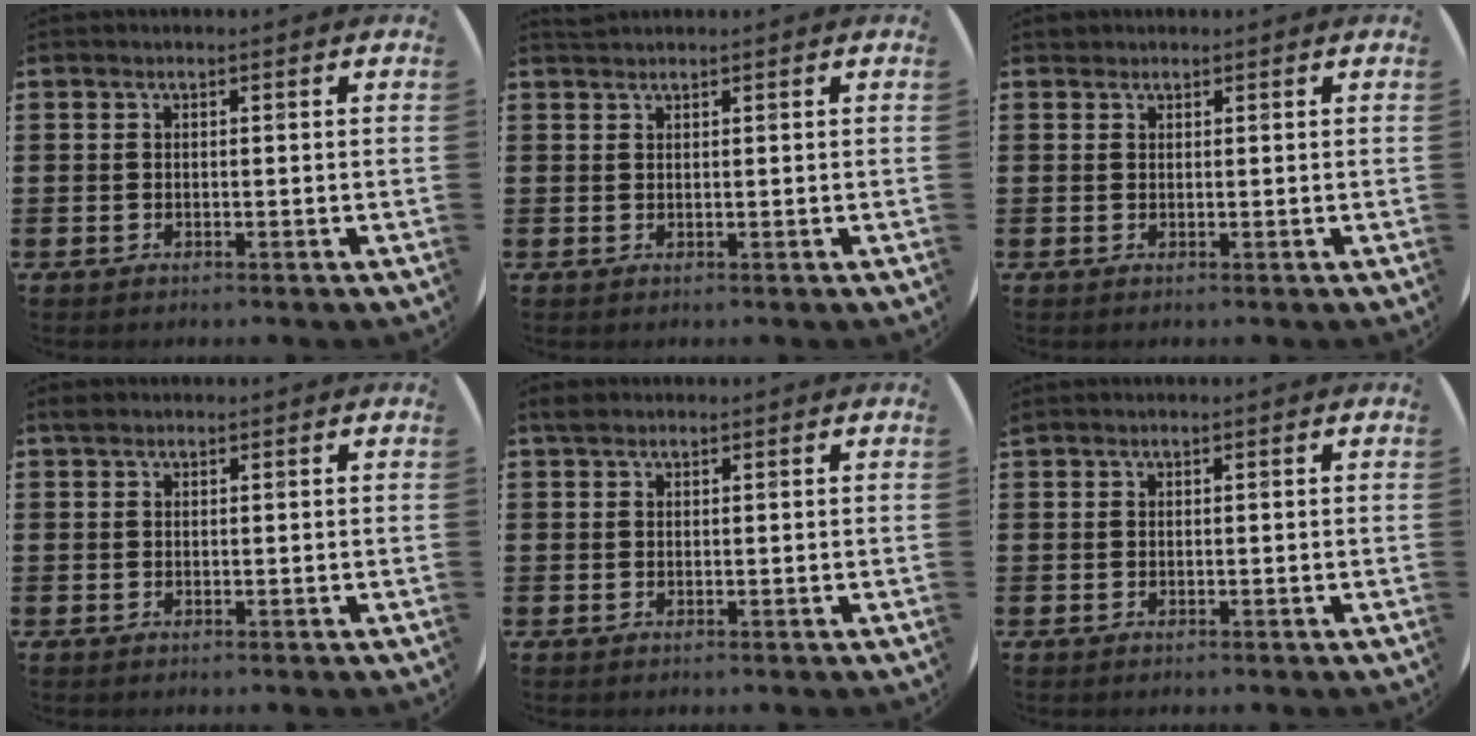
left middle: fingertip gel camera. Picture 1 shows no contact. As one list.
[{"total": 0.8, "force": [0.8, -0.1, -0.1], "torque": [-0.001, 0.000, 0.017]}, {"total": 0.6, "force": [0.5, 0.2, 0.0], "torque": [0.008, -0.001, 0.009]}, {"total": 0.8, "force": [0.7, 0.4, 0.2], "torque": [0.003, 0.000, 0.011]}, {"total": 1.1, "force": [1.0, 0.5, 0.3], "torque": [0.000, 0.001, 0.016]}, {"total": 0.0}]